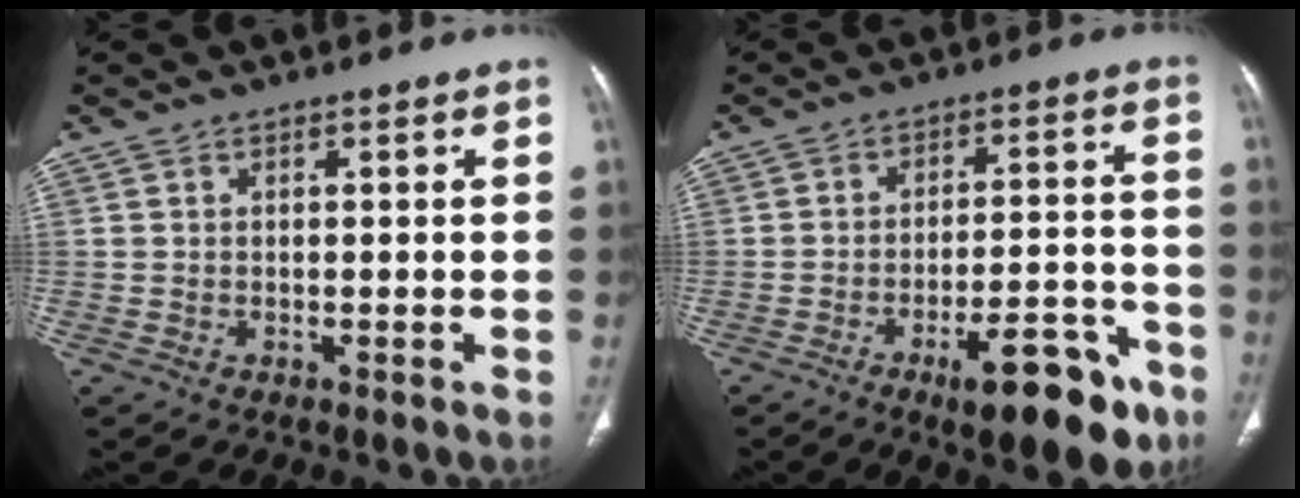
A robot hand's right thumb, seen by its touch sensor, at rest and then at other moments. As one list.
[{"total": 14.7, "force": [-8.5, 5.1, 10.9], "torque": [-0.126, 0.059, -0.116]}]